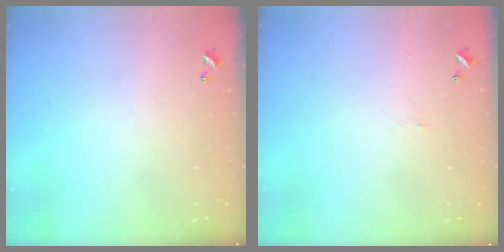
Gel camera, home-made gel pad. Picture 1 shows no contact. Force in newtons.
{"total": 1.8, "press": 1.7, "slide": 0.6}